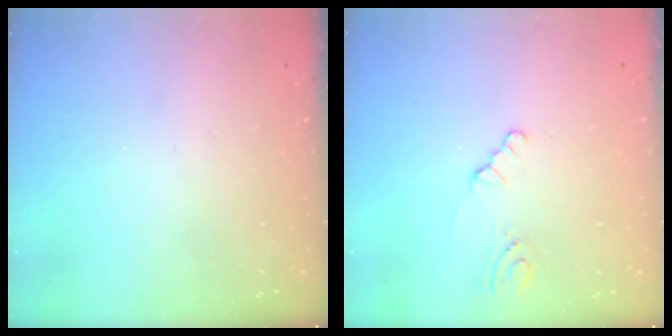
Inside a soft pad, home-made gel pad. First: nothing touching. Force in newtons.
{"total": 1.2, "press": 1.2, "slide": 0.2}